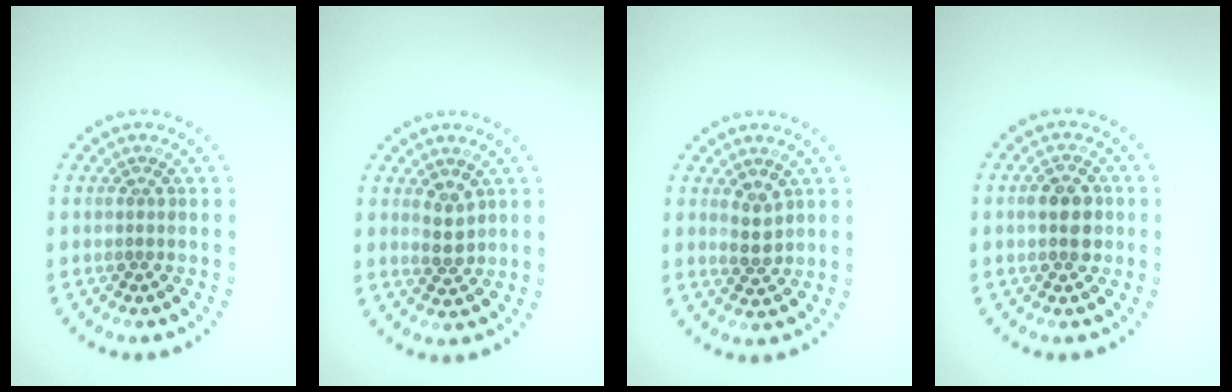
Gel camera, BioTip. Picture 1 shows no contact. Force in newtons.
{"total": 2.0, "press": 1.9, "slide": 0.7}
{"total": 2.0, "press": 1.9, "slide": 0.7}
{"total": 3.0, "press": 3.0, "slide": 0.2}